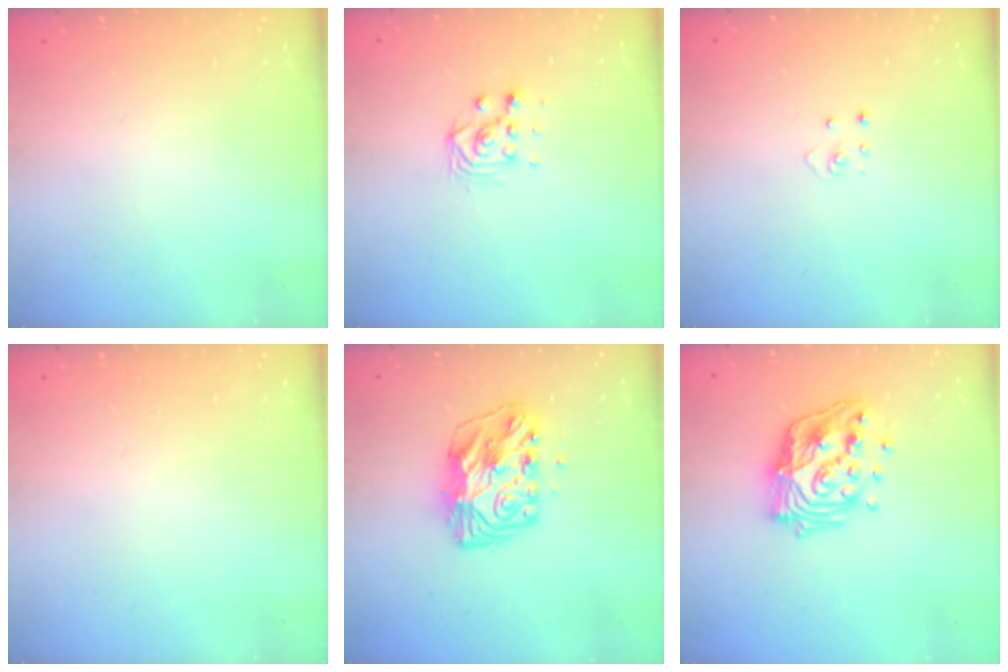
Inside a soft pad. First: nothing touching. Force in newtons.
{"total": 7.3, "press": 7.3, "slide": 0.4}
{"total": 3.4, "press": 3.4, "slide": 0.1}
{"total": 0.0}
{"total": 9.6, "press": 9.5, "slide": 1.0}
{"total": 16.7, "press": 16.7, "slide": 1.4}